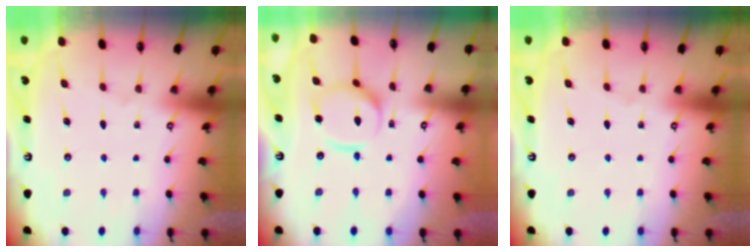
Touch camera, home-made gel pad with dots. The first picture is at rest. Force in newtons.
{"total": 10.8, "press": 10.7, "slide": 1.0}
{"total": 0.0}